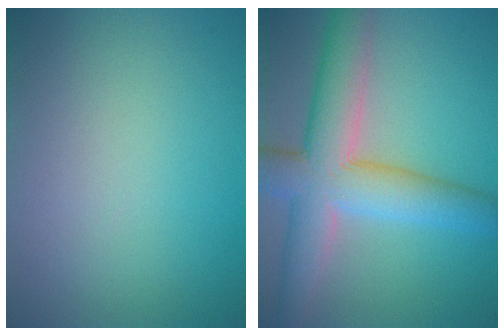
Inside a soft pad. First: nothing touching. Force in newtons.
{"total": 8.5, "press": 8.5, "slide": 0.5}